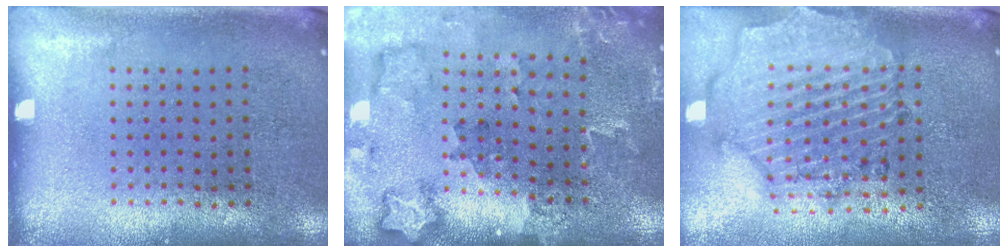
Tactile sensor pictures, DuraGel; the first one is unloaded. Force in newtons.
{"total": 1.8, "press": 1.7, "slide": 0.4}
{"total": 1.6, "press": 1.6, "slide": 0.4}